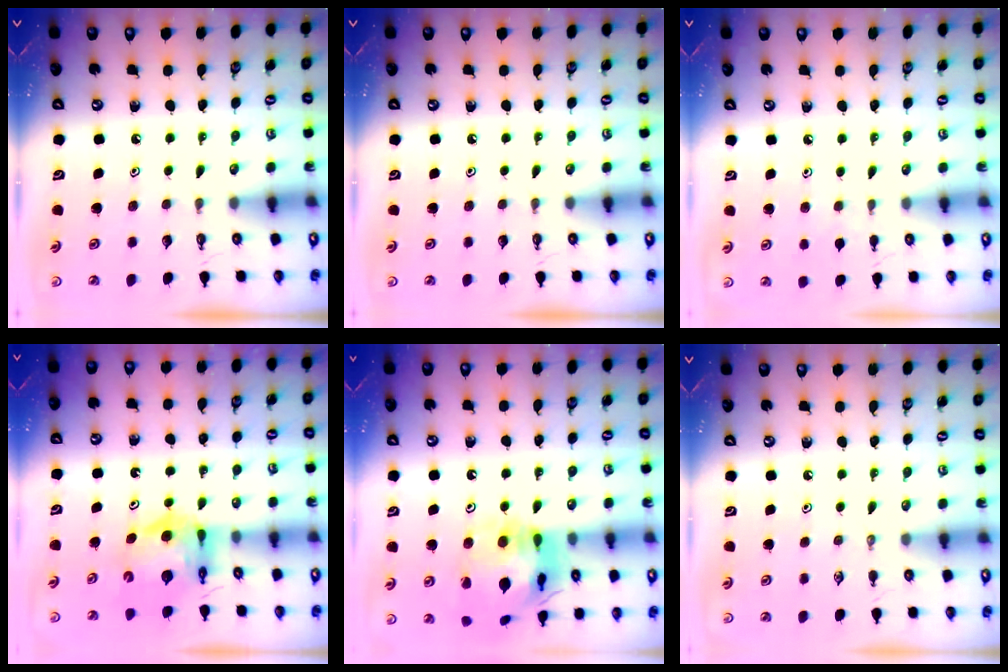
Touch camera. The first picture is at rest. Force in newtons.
{"total": 0.0}
{"total": 2.7, "press": 2.6, "slide": 0.5}
{"total": 9.0, "press": 9.0, "slide": 0.9}
{"total": 20.5, "press": 20.4, "slide": 2.3}
{"total": 0.0}